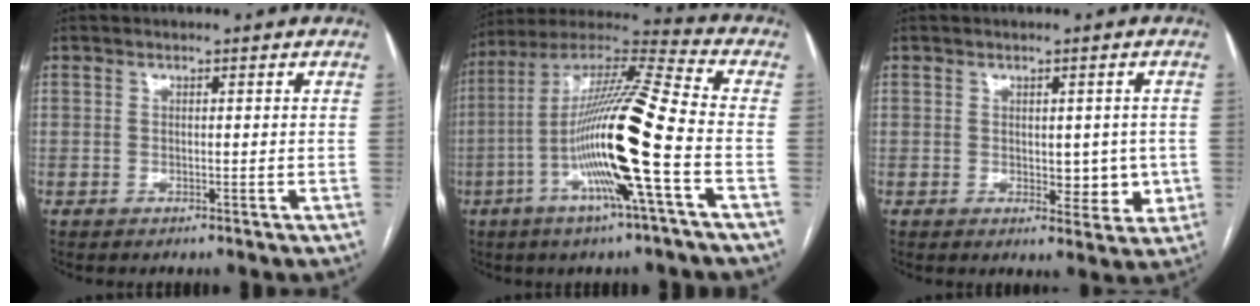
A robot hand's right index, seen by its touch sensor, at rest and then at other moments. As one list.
[{"total": 18.9, "force": [-5.0, -0.4, 18.2], "torque": [-0.351, -0.005, -0.104]}, {"total": 5.1, "force": [-0.1, 2.9, 4.2], "torque": [-0.042, 0.000, 0.007]}]